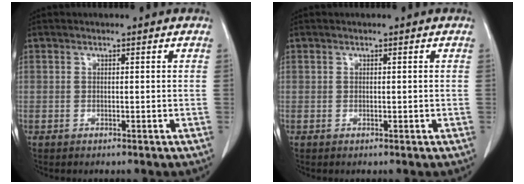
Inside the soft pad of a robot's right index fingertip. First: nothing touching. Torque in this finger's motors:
{"motor_torque": [-0.05, 0.05, -0.04, 0.00]}